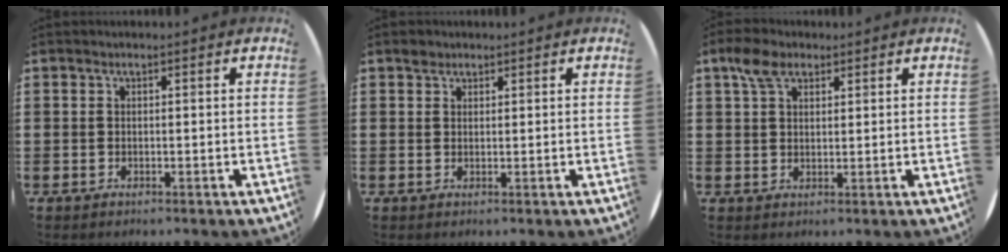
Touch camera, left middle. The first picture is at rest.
{"total": 1.3, "force": [1.1, 0.7, 0.1], "torque": [0.003, -0.001, 0.020]}
{"total": 4.2, "force": [2.8, 2.3, 2.1], "torque": [-0.041, 0.007, 0.050]}